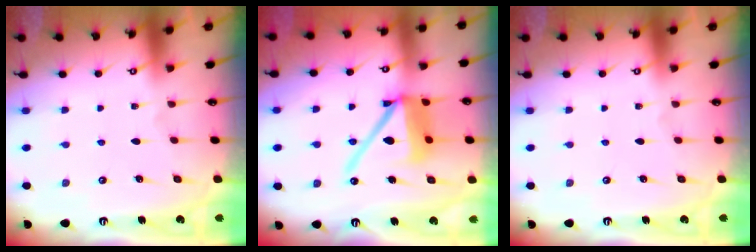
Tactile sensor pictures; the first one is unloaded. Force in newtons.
{"total": 14.8, "press": 14.6, "slide": 2.4}
{"total": 0.0}